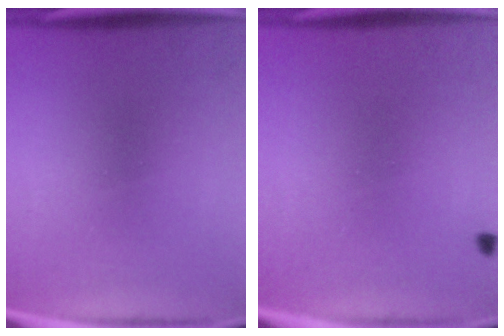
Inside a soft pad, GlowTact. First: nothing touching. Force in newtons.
{"total": 0.6}